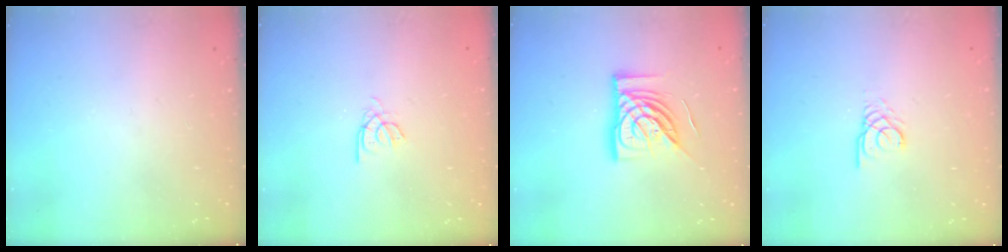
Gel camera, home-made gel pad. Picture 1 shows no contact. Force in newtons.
{"total": 2.0, "press": 1.9, "slide": 0.4}
{"total": 15.0, "press": 15.0, "slide": 1.4}
{"total": 2.6, "press": 2.6, "slide": 0.1}